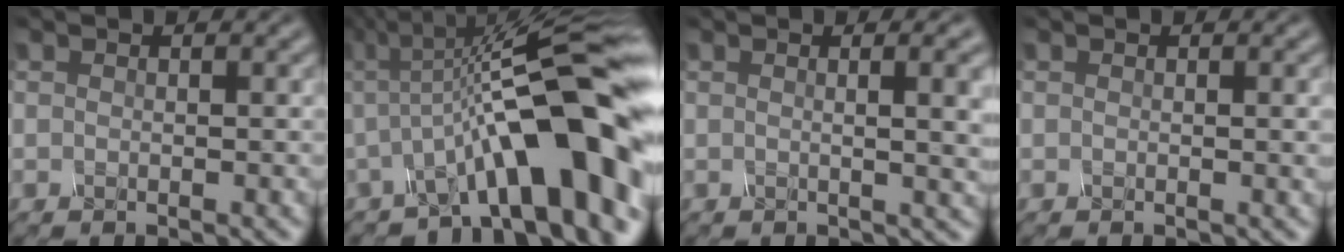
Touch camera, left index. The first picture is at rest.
{"total": 13.5, "force": [-2.7, 3.8, 12.7], "torque": [-0.169, 0.024, -0.050]}
{"total": 6.6, "force": [1.0, 2.7, 5.9], "torque": [-0.032, 0.027, -0.003]}
{"total": 1.3, "force": [0.1, 0.4, 1.2], "torque": [-0.011, 0.002, -0.002]}